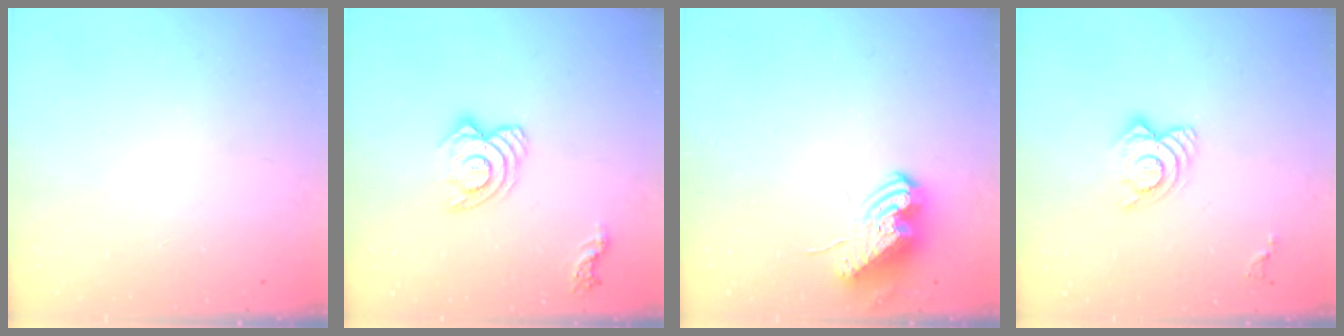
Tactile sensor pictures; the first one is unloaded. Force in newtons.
{"total": 11.0, "press": 10.9, "slide": 1.0}
{"total": 9.7, "press": 9.6, "slide": 0.6}
{"total": 9.7, "press": 9.6, "slide": 1.0}